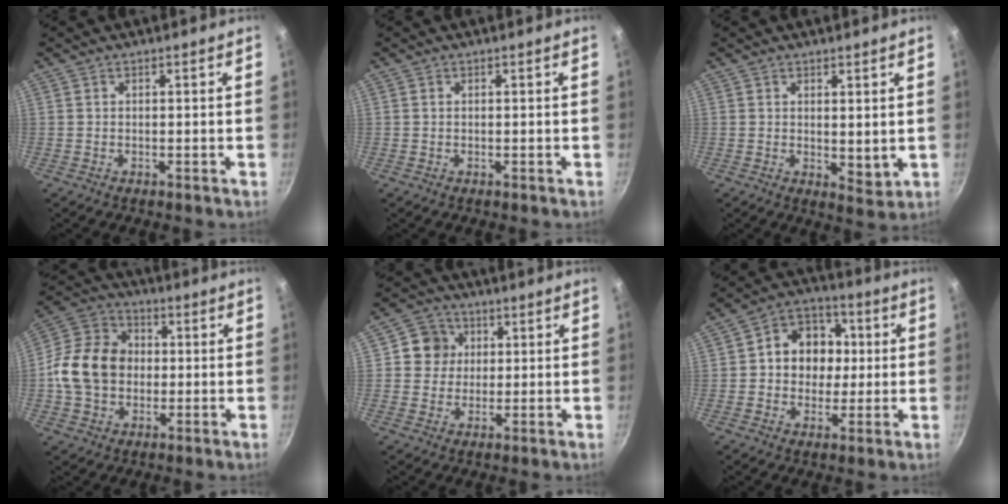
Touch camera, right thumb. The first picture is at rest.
{"total": 0.0}
{"total": 4.0, "force": [1.2, 1.9, 3.3], "torque": [-0.044, -0.023, 0.020]}
{"total": 14.5, "force": [-0.6, 11.6, 8.7], "torque": [-0.129, 0.025, -0.027]}
{"total": 6.7, "force": [1.4, 6.3, 1.8], "torque": [0.010, 0.007, 0.013]}
{"total": 12.0, "force": [1.1, 10.1, 6.4], "torque": [-0.051, 0.014, 0.002]}